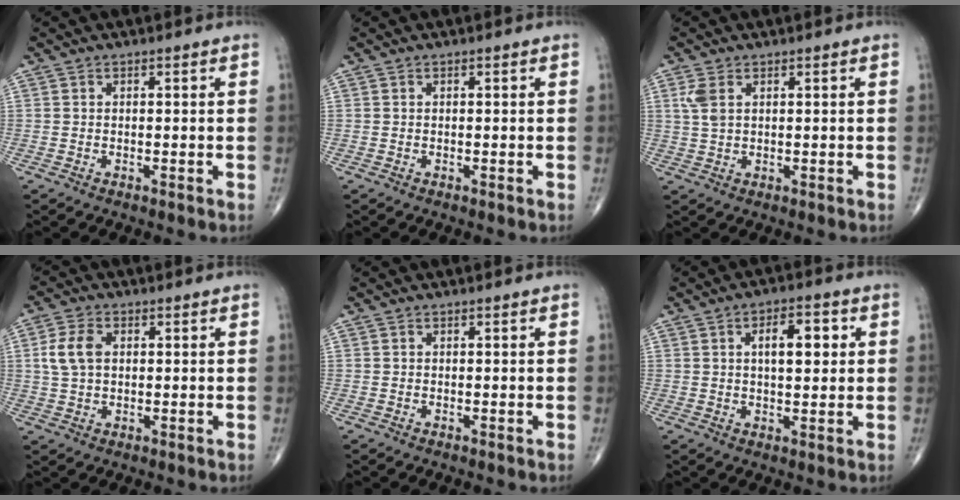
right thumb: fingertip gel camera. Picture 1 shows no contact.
{"total": 0.0}
{"total": 3.3, "force": [1.3, 1.7, 2.5], "torque": [-0.060, 0.007, 0.034]}
{"total": 6.1, "force": [1.1, 4.0, 4.4], "torque": [-0.094, 0.005, 0.020]}
{"total": 0.0}
{"total": 7.6, "force": [1.9, 3.5, 6.4], "torque": [-0.079, 0.003, 0.028]}